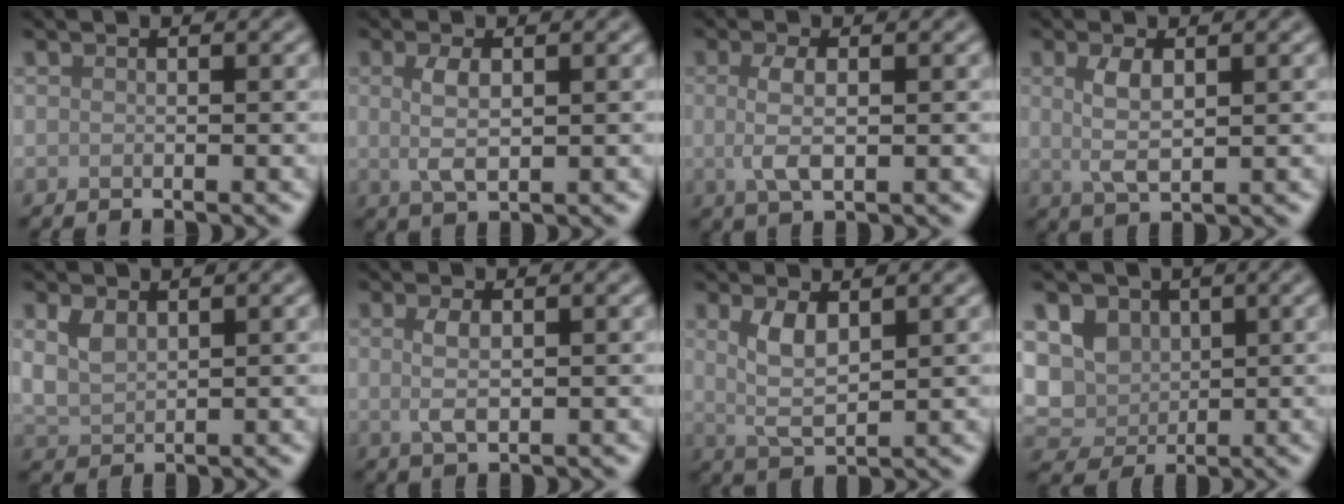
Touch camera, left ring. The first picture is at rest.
{"total": 2.7, "force": [0.4, 1.1, 2.5], "torque": [-0.056, -0.002, 0.008]}
{"total": 2.9, "force": [0.1, 1.0, 2.7], "torque": [-0.059, -0.002, 0.001]}
{"total": 2.9, "force": [0.7, 1.2, 2.6], "torque": [-0.056, -0.001, 0.015]}
{"total": 2.4, "force": [1.1, 1.5, 1.5], "torque": [-0.037, -0.001, 0.027]}
{"total": 2.2, "force": [0.3, 0.8, 2.0], "torque": [-0.044, 0.000, 0.006]}
{"total": 3.4, "force": [1.2, 1.4, 2.8], "torque": [-0.060, -0.004, 0.029]}
{"total": 6.3, "force": [1.1, 5.2, 3.3], "torque": [-0.062, 0.005, 0.009]}